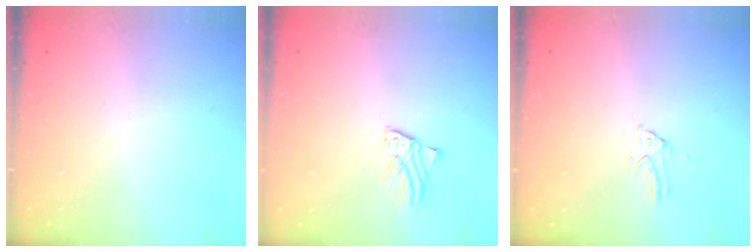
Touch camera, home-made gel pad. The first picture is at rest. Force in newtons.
{"total": 1.6, "press": 1.6, "slide": 0.2}
{"total": 3.0, "press": 3.0, "slide": 0.1}